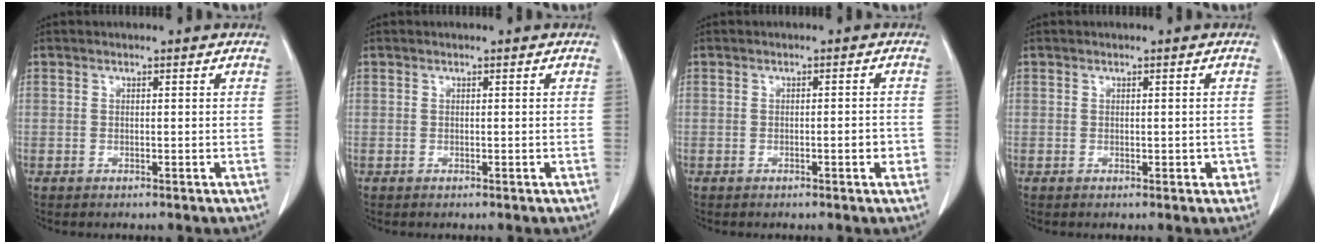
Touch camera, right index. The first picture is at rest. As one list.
[{"total": 0.0}, {"total": 2.1, "force": [-0.6, 0.5, 1.9], "torque": [-0.025, 0.001, -0.008]}, {"total": 1.7, "force": [-0.3, 1.1, 1.3], "torque": [-0.005, 0.003, 0.000]}]